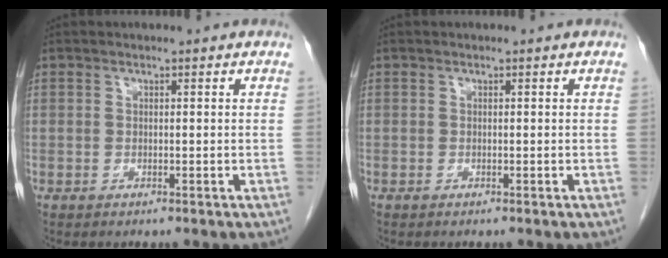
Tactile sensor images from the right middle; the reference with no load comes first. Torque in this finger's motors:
{"motor_torque": [-0.20, -0.04, 0.01, 0.00]}